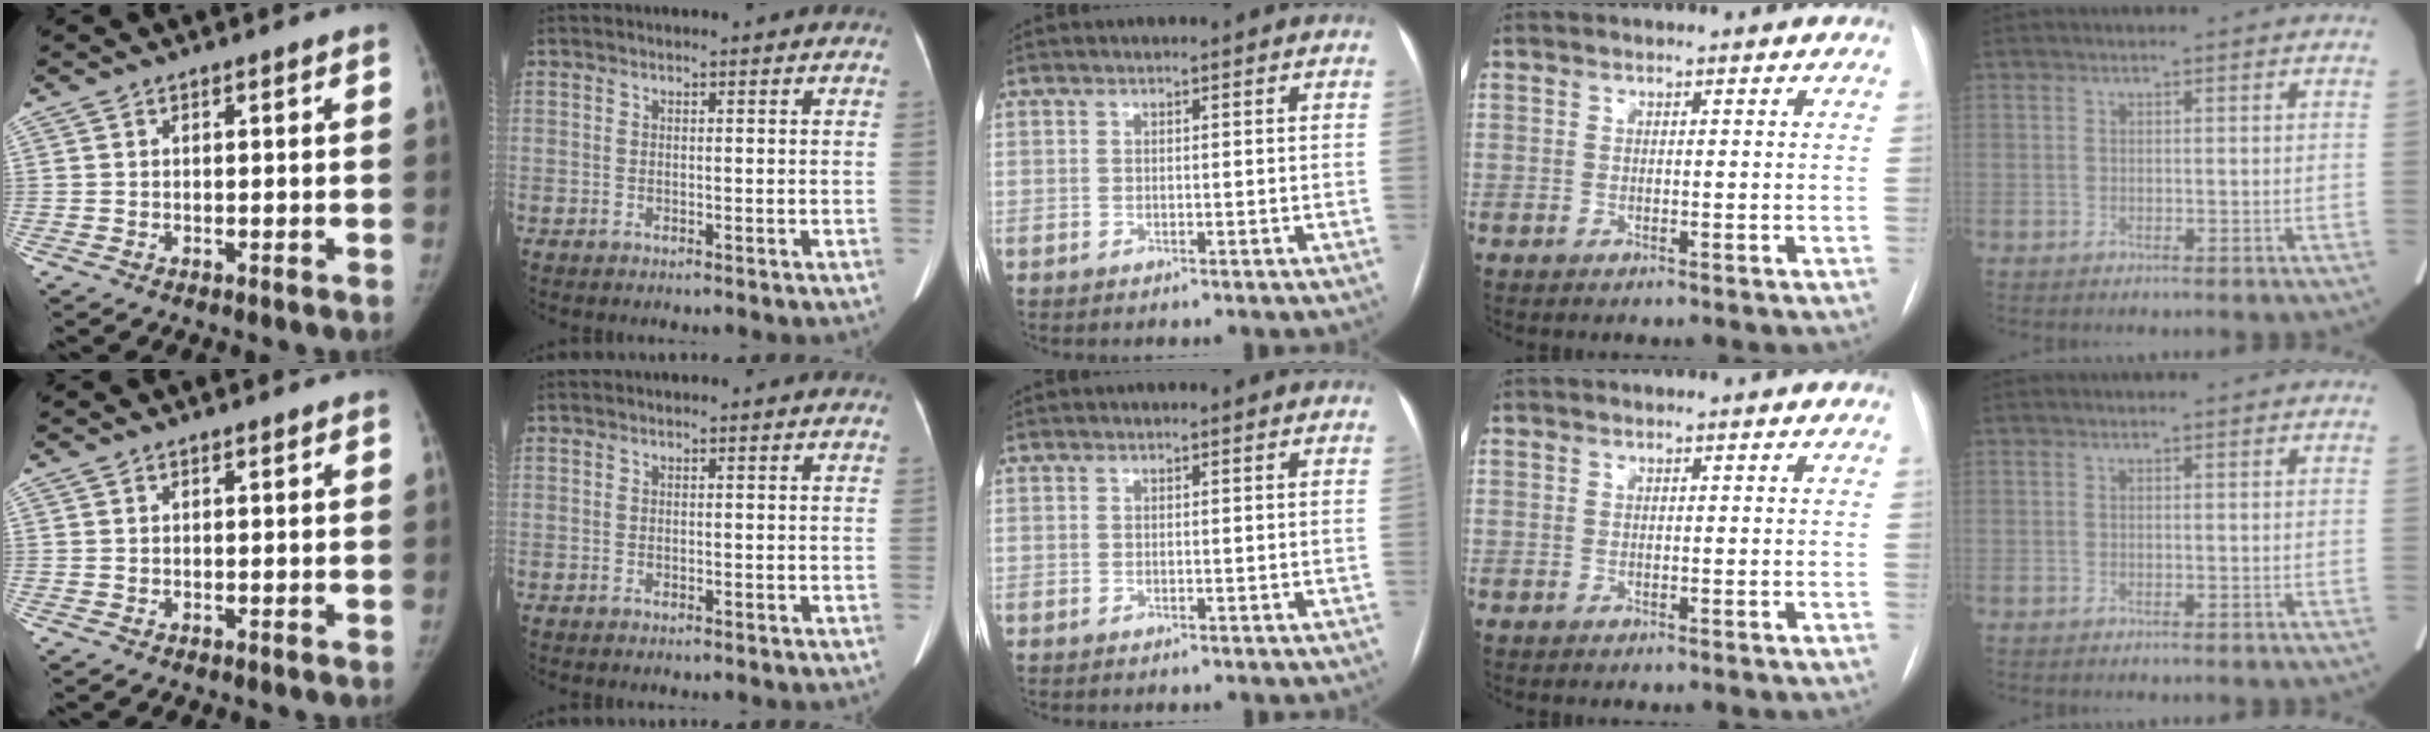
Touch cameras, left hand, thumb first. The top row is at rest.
{}